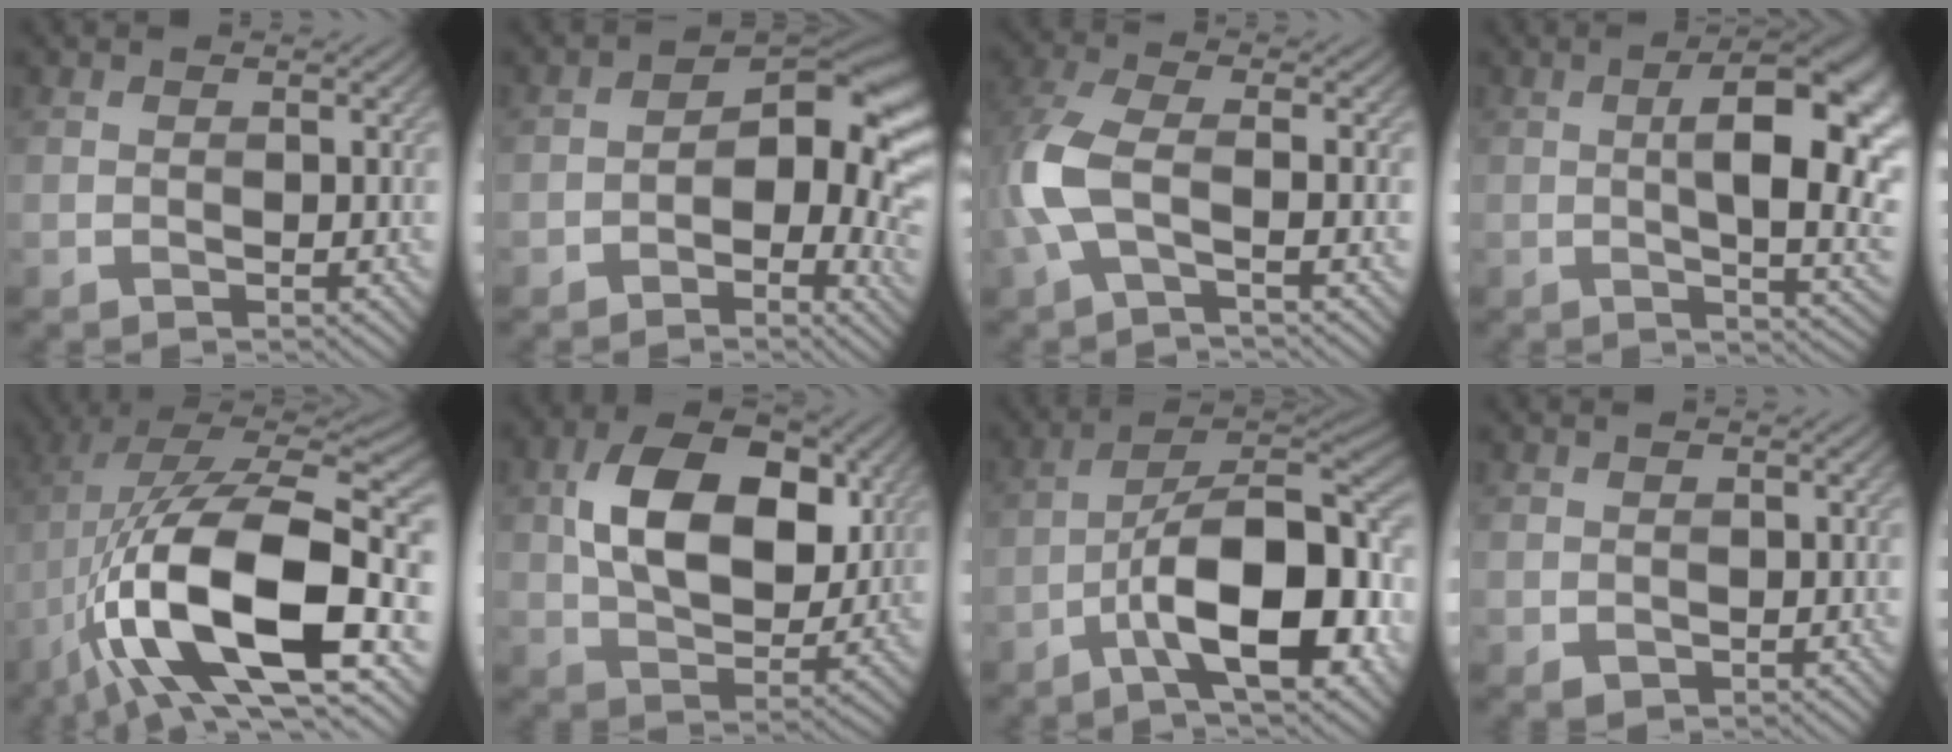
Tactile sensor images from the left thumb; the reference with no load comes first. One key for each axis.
{"total": 11.1, "fx": -1.0, "fy": 6.4, "fz": 9.1, "tx": -0.097, "ty": -0.001, "tz": -0.013}
{"total": 6.9, "fx": -1.5, "fy": 2.5, "fz": 6.2, "tx": -0.160, "ty": 0.001, "tz": -0.042}
{"total": 12.2, "fx": 1.2, "fy": 4.1, "fz": 11.4, "tx": -0.164, "ty": 0.001, "tz": 0.019}
{"total": 17.9, "fx": -4.6, "fy": 7.9, "fz": 15.4, "tx": -0.273, "ty": -0.002, "tz": -0.081}
{"total": 11.7, "fx": 2.9, "fy": 7.5, "fz": 8.6, "tx": -0.156, "ty": 0.002, "tz": 0.048}
{"total": 15.0, "fx": -6.1, "fy": 6.1, "fz": 12.3, "tx": -0.173, "ty": 0.002, "tz": -0.107}
{"total": 1.3, "fx": 0.1, "fy": 1.3, "fz": 0.4, "tx": -0.011, "ty": -0.006, "tz": 0.003}